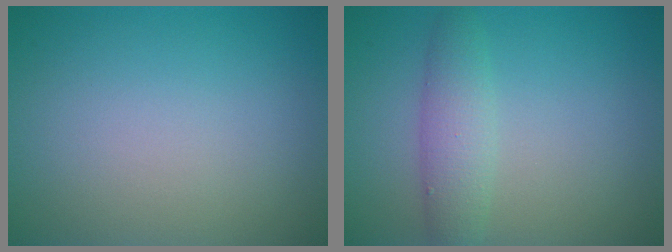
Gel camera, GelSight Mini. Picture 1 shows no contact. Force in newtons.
{"total": 2.9, "press": 2.9, "slide": 0.0}